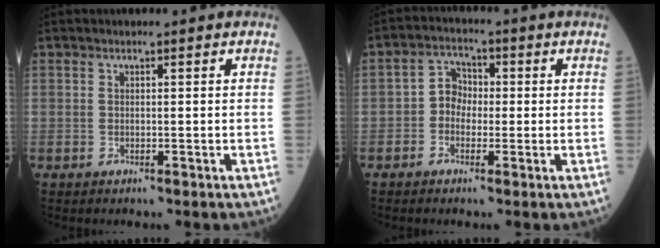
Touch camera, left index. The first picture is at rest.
{"total": 3.9, "force": [-0.6, 3.2, 2.2], "torque": [-0.035, 0.015, -0.022]}